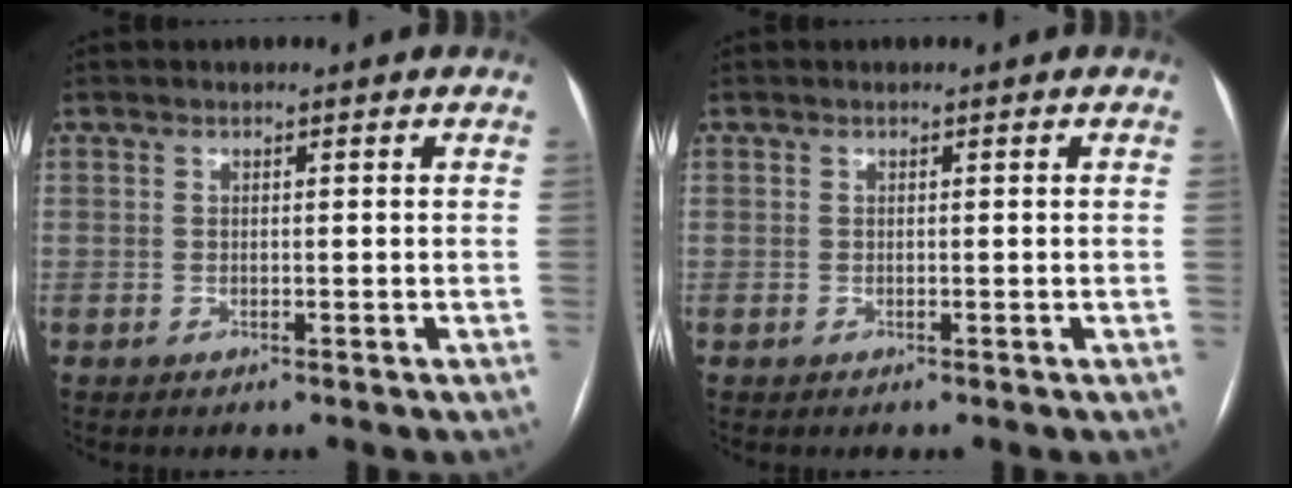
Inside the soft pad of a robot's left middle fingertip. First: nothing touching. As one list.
[{"total": 0.0}]